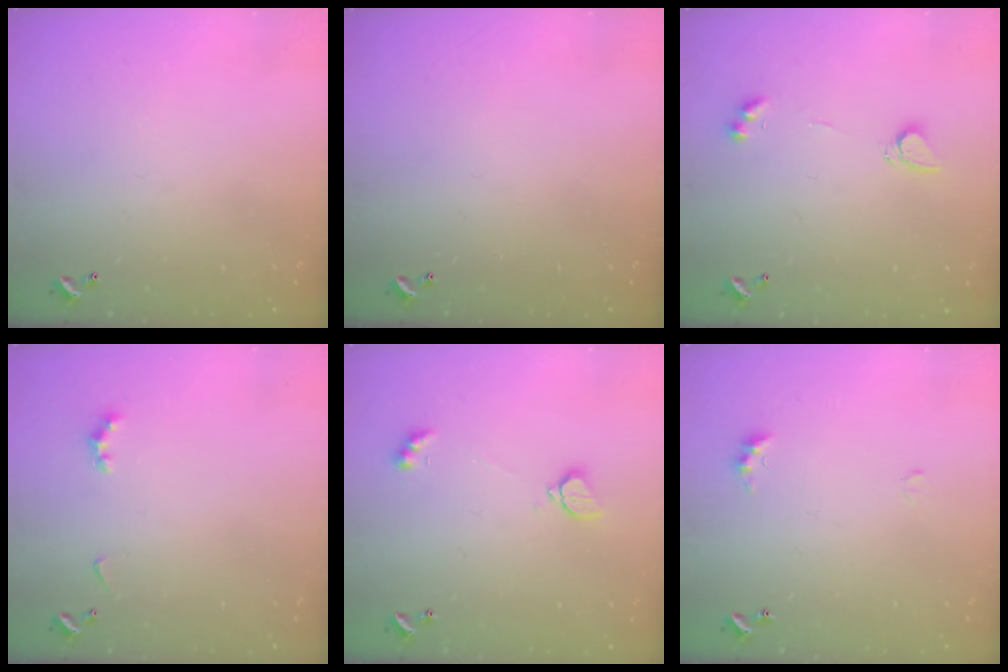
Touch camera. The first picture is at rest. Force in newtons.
{"total": 0.0}
{"total": 3.1, "press": 3.1, "slide": 0.6}
{"total": 2.9, "press": 2.8, "slide": 0.6}
{"total": 2.4, "press": 2.3, "slide": 0.8}
{"total": 4.9, "press": 4.8, "slide": 0.7}